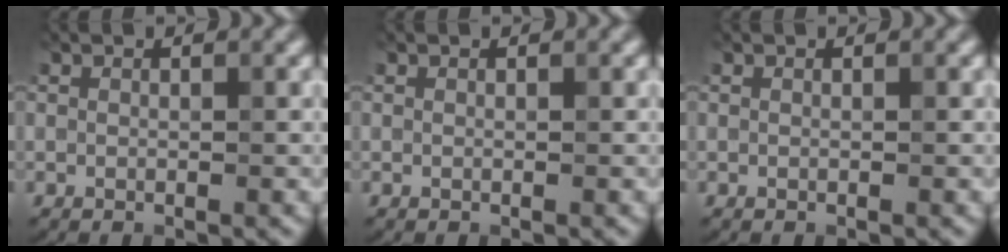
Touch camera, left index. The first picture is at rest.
{"total": 0.0}
{"total": 0.0}